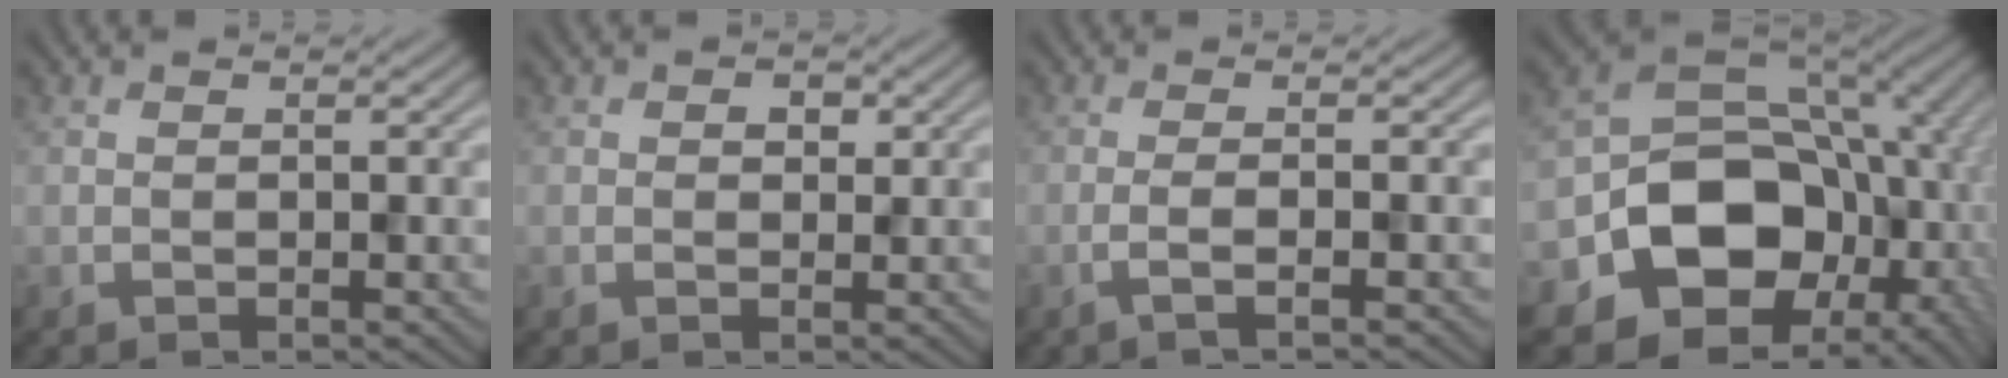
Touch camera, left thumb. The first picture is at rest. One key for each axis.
{"total": 1.6, "fx": 0.7, "fy": 1.1, "fz": 0.8, "tx": -0.010, "ty": -0.001, "tz": 0.008}
{"total": 2.4, "fx": -0.9, "fy": 0.4, "fz": 2.2, "tx": -0.029, "ty": 0.008, "tz": -0.032}
{"total": 15.7, "fx": -3.6, "fy": 12.2, "fz": 9.2, "tx": -0.172, "ty": -0.039, "tz": -0.058}